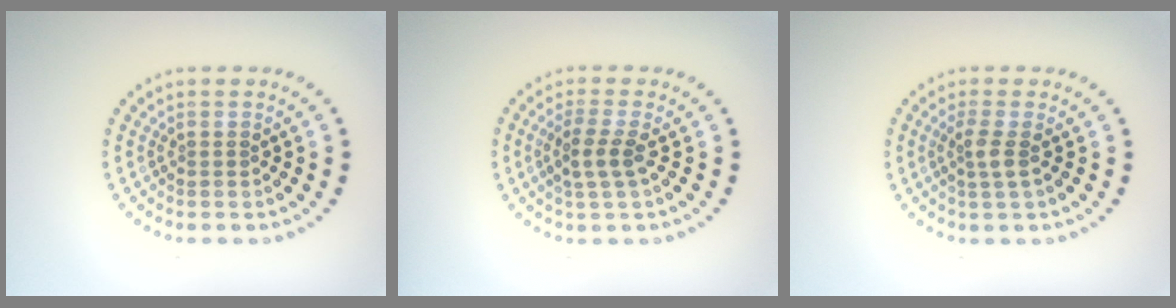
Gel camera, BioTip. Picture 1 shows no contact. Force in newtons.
{"total": 2.3, "press": 2.0, "slide": 1.1}
{"total": 1.7, "press": 1.4, "slide": 1.0}